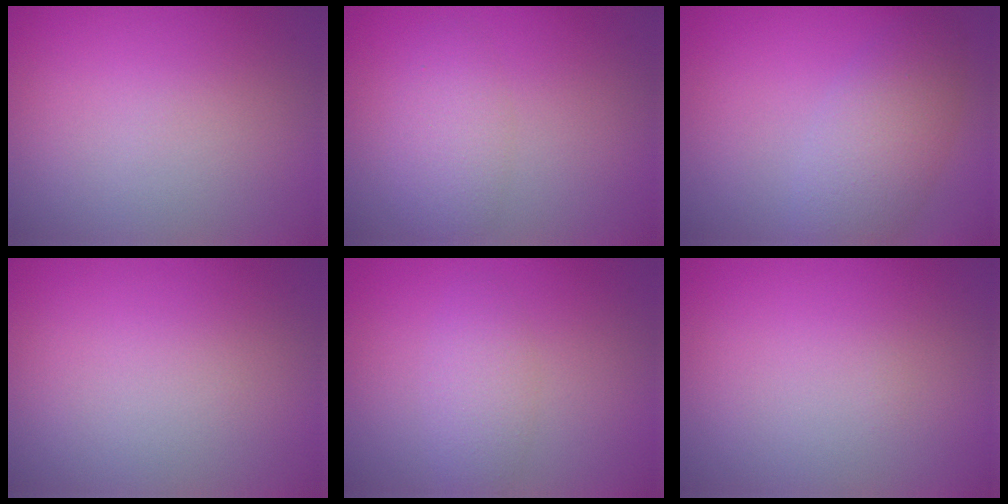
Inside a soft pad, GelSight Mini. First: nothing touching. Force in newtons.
{"total": 2.6, "press": 2.6, "slide": 0.2}
{"total": 4.1, "press": 4.1, "slide": 0.2}
{"total": 0.0}
{"total": 2.3, "press": 2.3, "slide": 0.1}
{"total": 0.0}